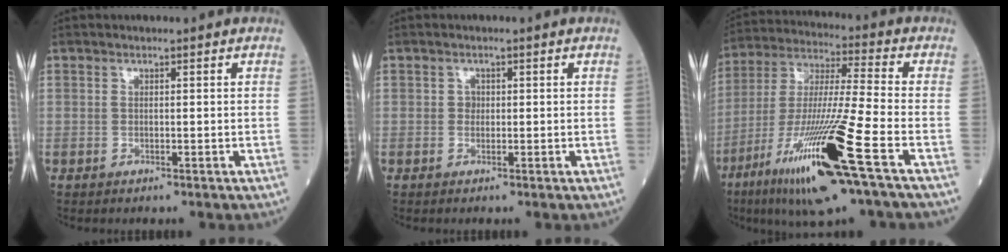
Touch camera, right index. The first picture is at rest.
{"total": 0.8, "force": [0.1, 0.8, 0.3], "torque": [-0.003, 0.004, 0.004]}
{"total": 19.6, "force": [-9.2, 0.0, 17.3], "torque": [-0.355, -0.041, -0.169]}